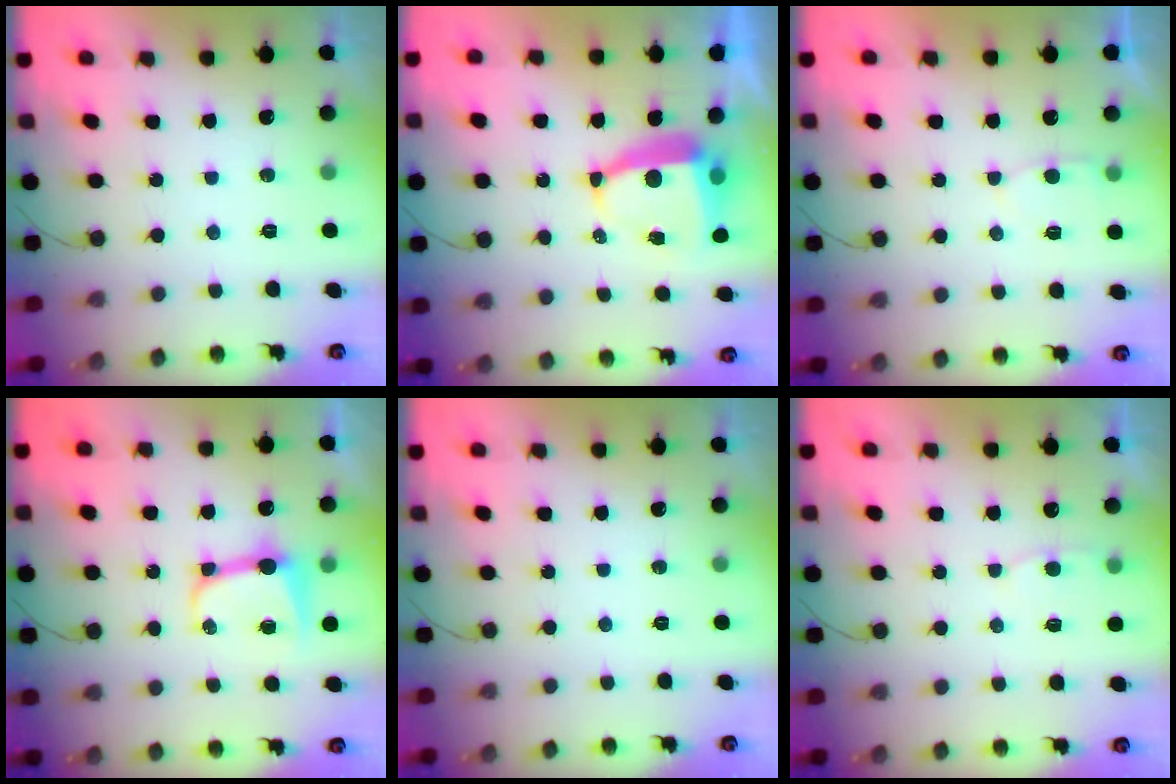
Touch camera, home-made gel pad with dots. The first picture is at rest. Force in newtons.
{"total": 8.2, "press": 8.1, "slide": 1.1}
{"total": 3.0, "press": 3.0, "slide": 0.4}
{"total": 8.3, "press": 8.3, "slide": 0.1}
{"total": 0.0}
{"total": 3.3, "press": 3.3, "slide": 0.4}